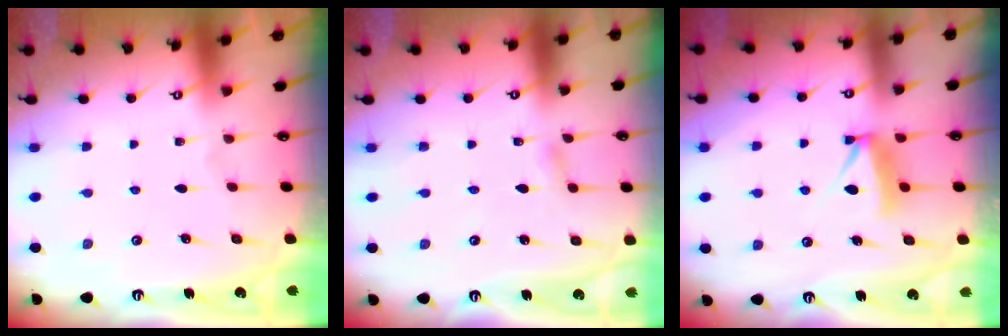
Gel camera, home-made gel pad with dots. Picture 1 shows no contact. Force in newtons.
{"total": 2.8, "press": 2.8, "slide": 0.3}
{"total": 8.8, "press": 8.8, "slide": 0.9}